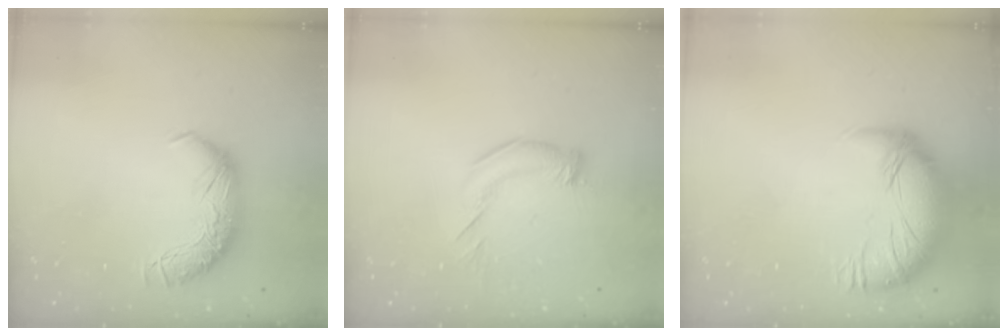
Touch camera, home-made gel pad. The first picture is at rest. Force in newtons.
{"total": 2.4, "press": 2.3, "slide": 0.9}
{"total": 3.1, "press": 2.1, "slide": 2.3}